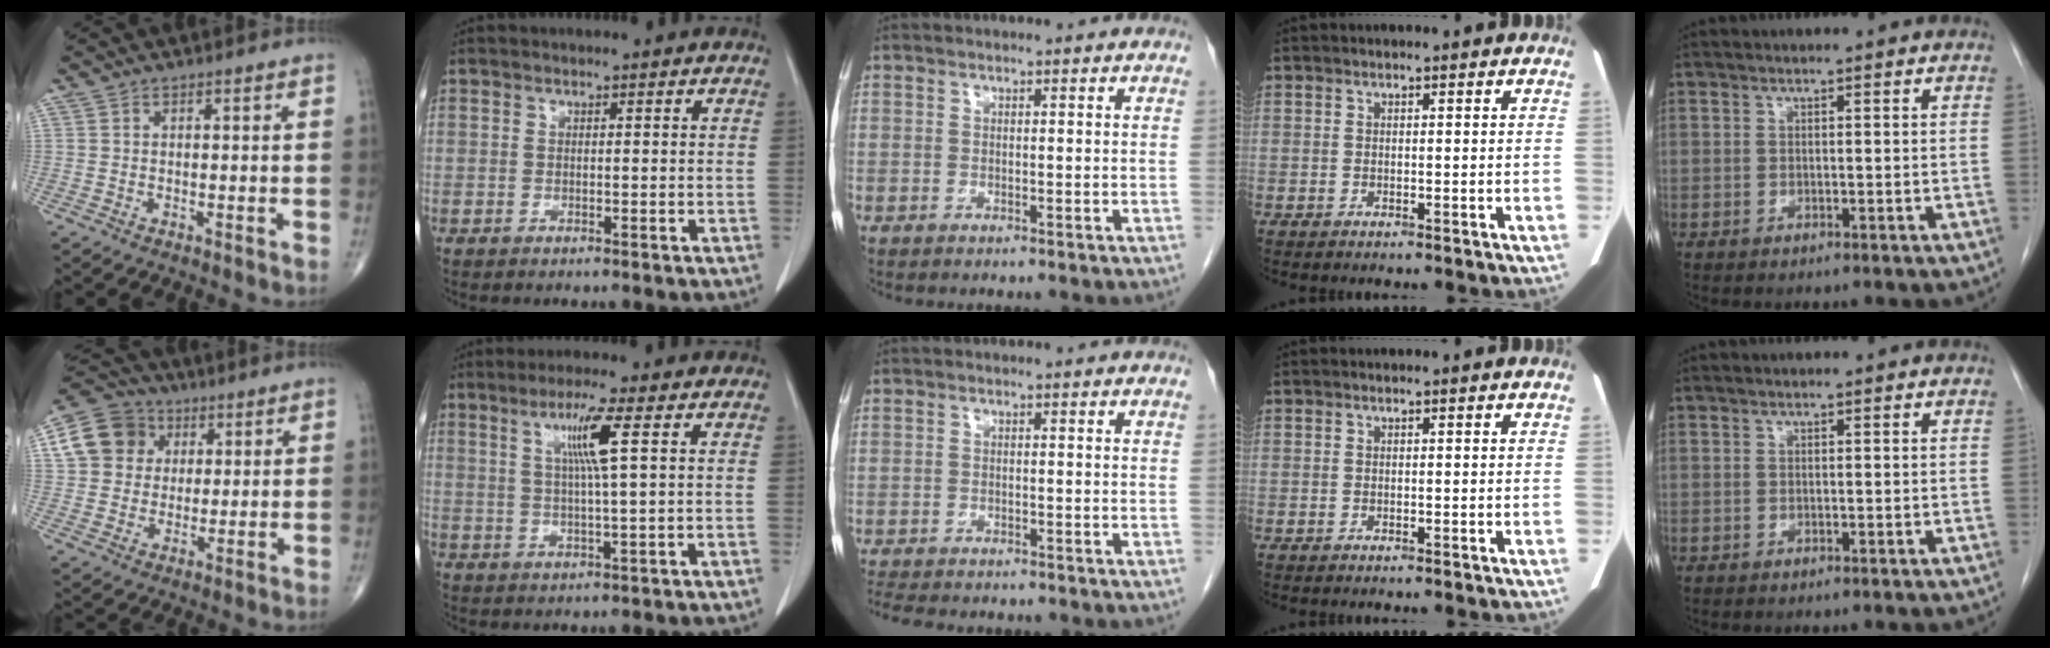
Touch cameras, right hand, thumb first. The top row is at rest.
{"thumb": {"total": 10.9, "force": [3.1, 9.6, 4.3], "torque": [-0.064, 0.004, 0.046]}, "index": {"total": 6.3, "force": [2.1, -0.8, 5.9], "torque": [-0.109, 0.001, 0.040]}, "middle": {"total": 7.6, "force": [-6.7, 1.8, 3.1], "torque": [-0.053, -0.009, -0.099]}}